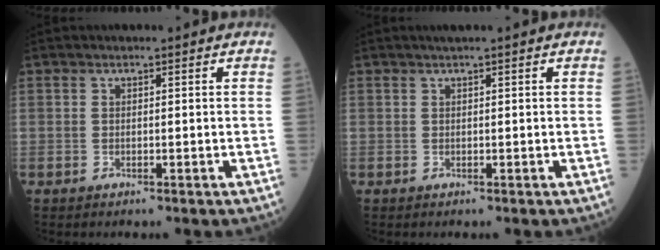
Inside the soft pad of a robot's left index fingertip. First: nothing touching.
{"total": 0.9, "force": [0.6, -0.2, 0.6], "torque": [-0.014, 0.004, 0.015]}